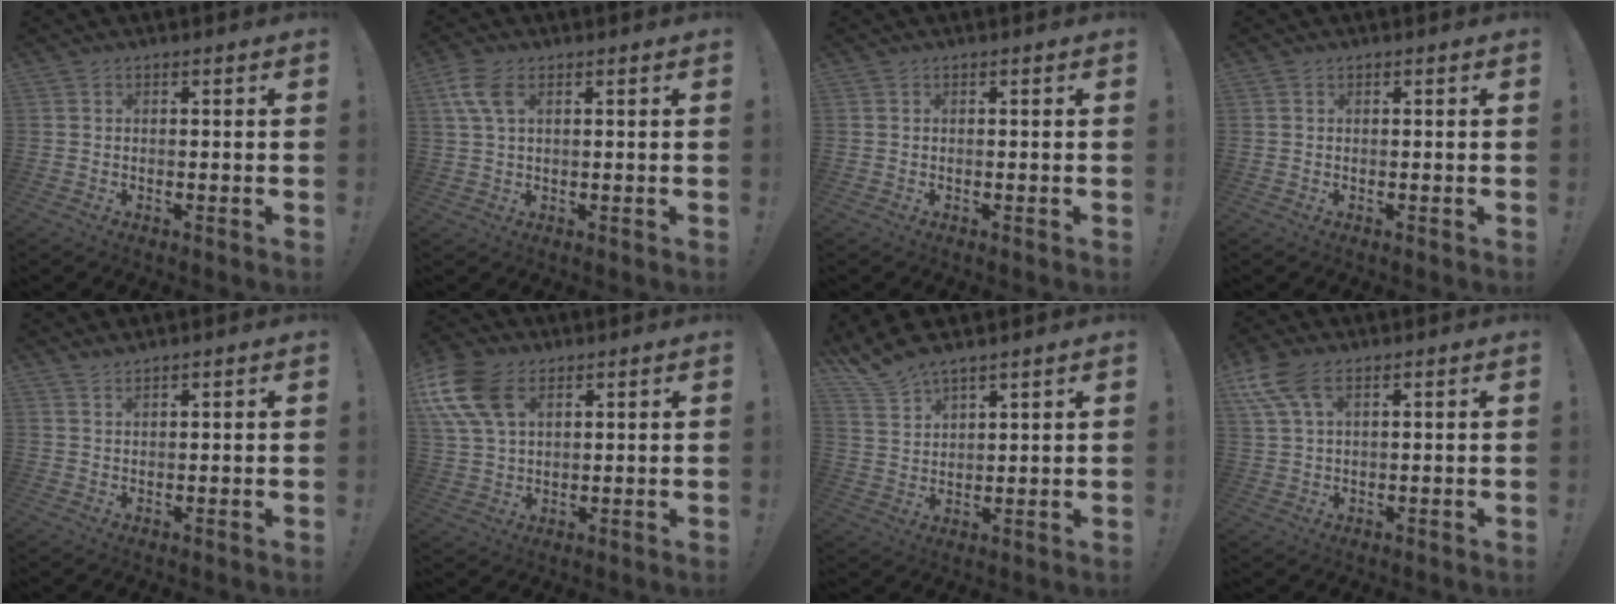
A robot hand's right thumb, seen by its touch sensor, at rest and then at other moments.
{"total": 6.4, "force": [2.3, 3.2, 5.0], "torque": [-0.107, 0.007, 0.046]}
{"total": 0.0}
{"total": 0.0}
{"total": 1.5, "force": [1.5, -0.2, 0.4], "torque": [-0.009, -0.010, 0.027]}
{"total": 14.1, "force": [6.2, 8.7, 9.2], "torque": [-0.194, -0.018, 0.118]}
{"total": 7.5, "force": [6.9, 2.0, 2.4], "torque": [-0.067, -0.041, 0.135]}
{"total": 8.7, "force": [4.6, 3.9, 6.2], "torque": [-0.132, -0.007, 0.093]}